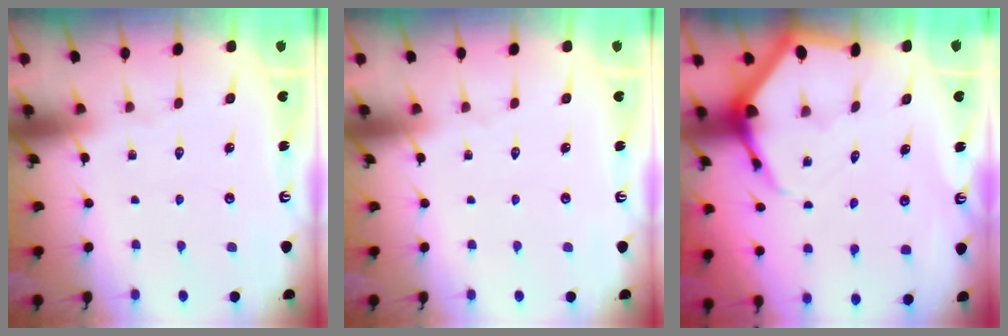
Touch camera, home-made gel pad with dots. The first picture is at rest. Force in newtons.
{"total": 0.0}
{"total": 6.0, "press": 5.9, "slide": 0.8}